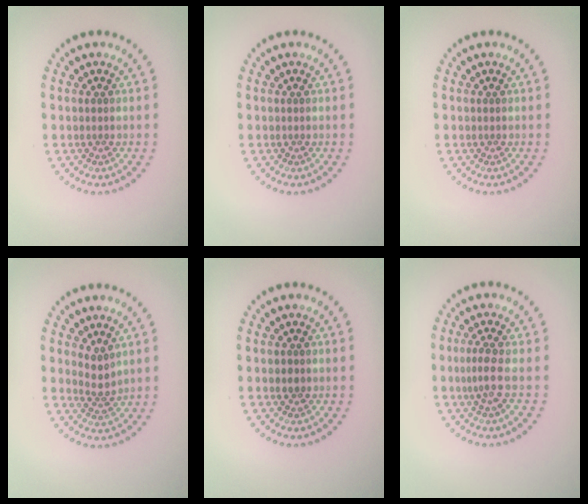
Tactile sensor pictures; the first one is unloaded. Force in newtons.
{"total": 0.0}
{"total": 0.0}
{"total": 1.8, "press": 1.4, "slide": 1.2}
{"total": 0.9, "press": 0.8, "slide": 0.4}
{"total": 2.0, "press": 1.4, "slide": 1.4}